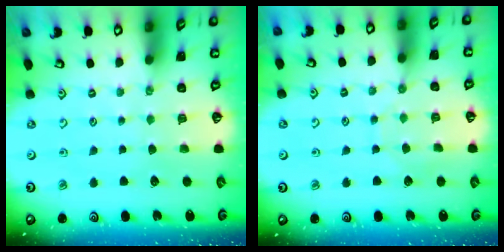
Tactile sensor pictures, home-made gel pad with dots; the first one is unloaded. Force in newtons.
{"total": 5.0, "press": 5.0, "slide": 0.4}